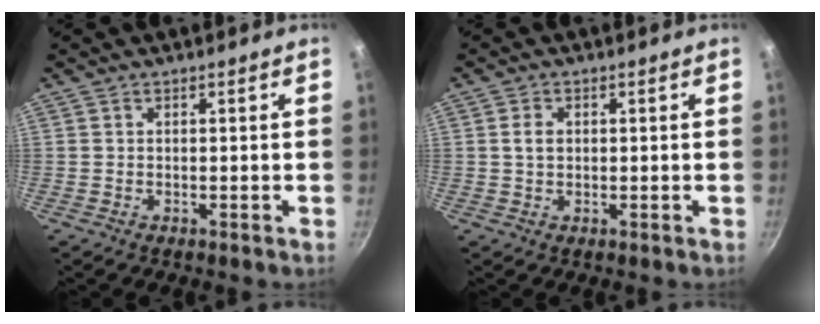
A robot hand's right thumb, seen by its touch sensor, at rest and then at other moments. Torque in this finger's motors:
{"motor_torque": [-0.45, 0.60, 0.67, 0.04, 0.01]}